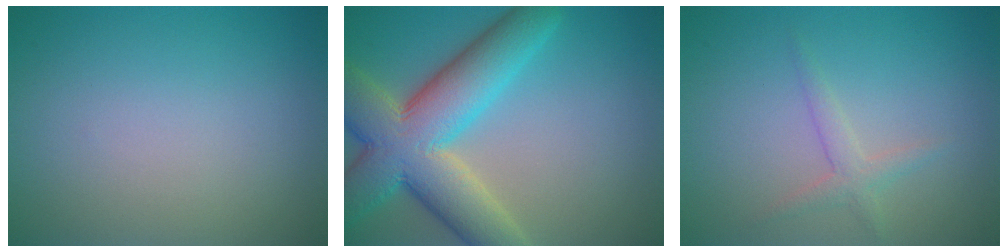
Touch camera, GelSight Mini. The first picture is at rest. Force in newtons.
{"total": 10.8, "press": 10.8, "slide": 0.7}
{"total": 1.7, "press": 1.7, "slide": 0.1}